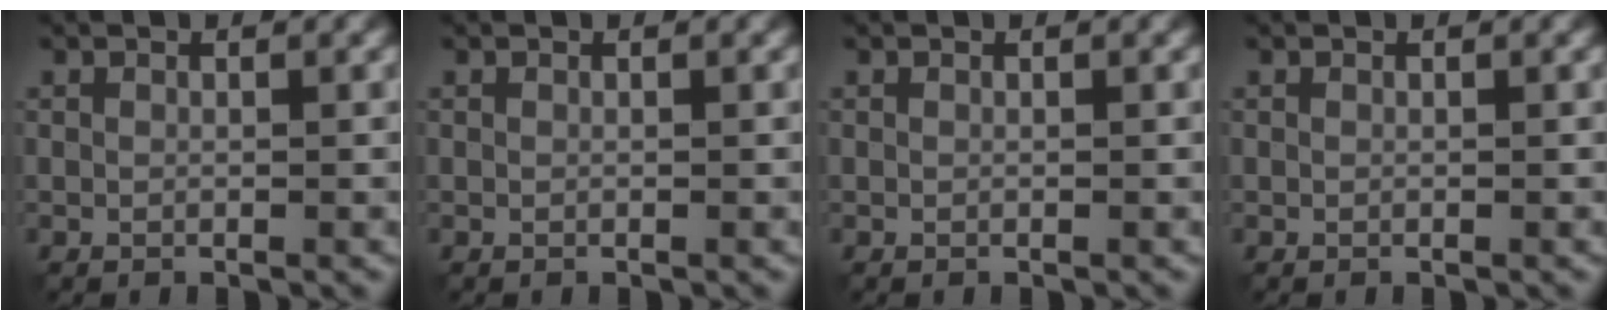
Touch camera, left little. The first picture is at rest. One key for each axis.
{"total": 0.0}
{"total": 0.0}
{"total": 0.0}